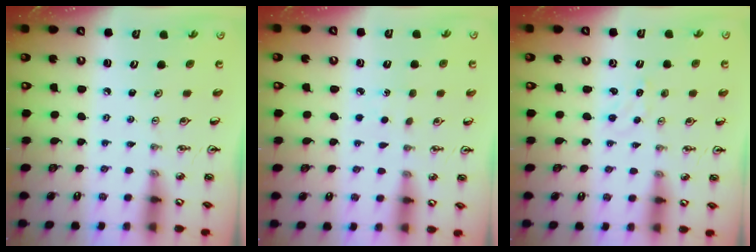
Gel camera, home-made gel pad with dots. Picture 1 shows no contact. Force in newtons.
{"total": 2.4, "press": 2.4, "slide": 0.3}
{"total": 0.9, "press": 0.8, "slide": 0.2}